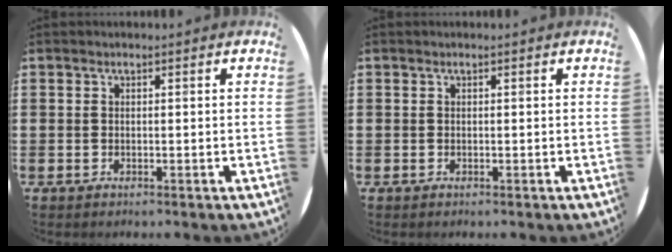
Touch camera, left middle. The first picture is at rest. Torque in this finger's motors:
{"motor_torque": [-0.11, -0.08, -0.01, 0.01]}